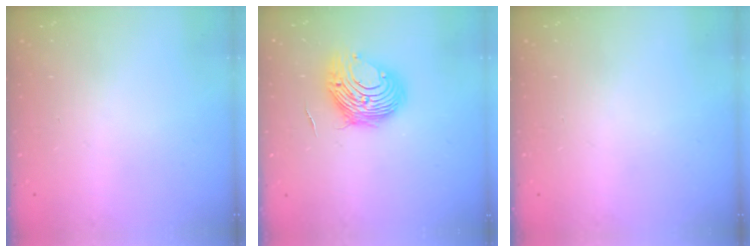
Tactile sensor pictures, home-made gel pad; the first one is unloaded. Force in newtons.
{"total": 10.7, "press": 10.7, "slide": 0.8}
{"total": 0.0}